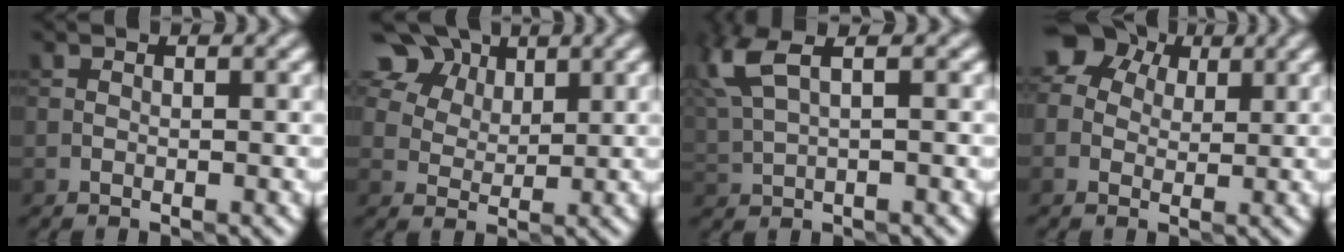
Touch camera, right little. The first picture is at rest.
{"total": 9.5, "force": [6.3, 5.9, 3.9], "torque": [-0.092, 0.015, 0.113]}
{"total": 4.2, "force": [2.2, 1.3, 3.3], "torque": [-0.087, 0.016, 0.052]}
{"total": 5.6, "force": [2.4, 4.3, 2.6], "torque": [-0.044, 0.031, 0.016]}